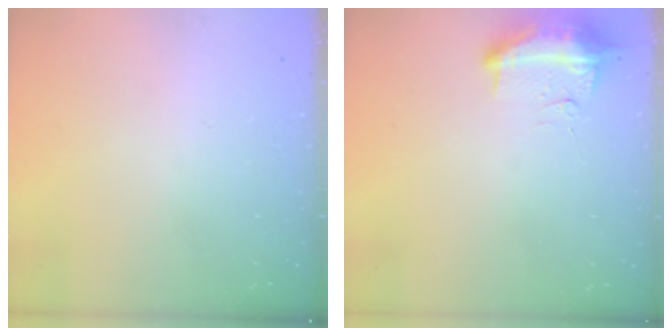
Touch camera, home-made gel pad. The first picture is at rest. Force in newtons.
{"total": 11.3, "press": 10.3, "slide": 4.7}